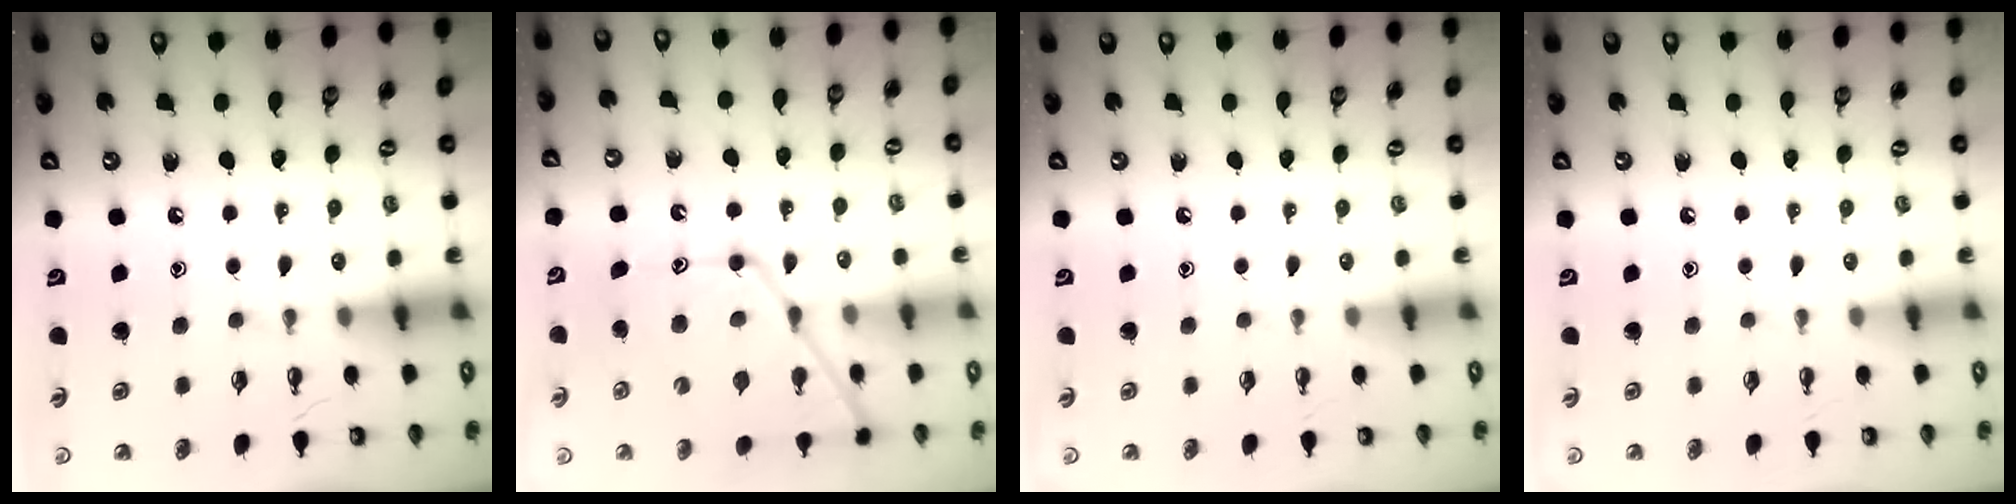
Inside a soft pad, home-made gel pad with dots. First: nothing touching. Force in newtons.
{"total": 15.5, "press": 15.5, "slide": 1.4}
{"total": 0.0}
{"total": 0.0}